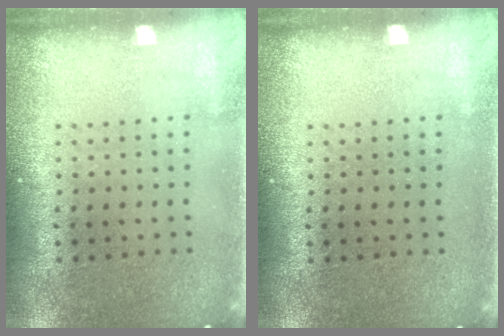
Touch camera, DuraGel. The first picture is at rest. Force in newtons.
{"total": 0.0}